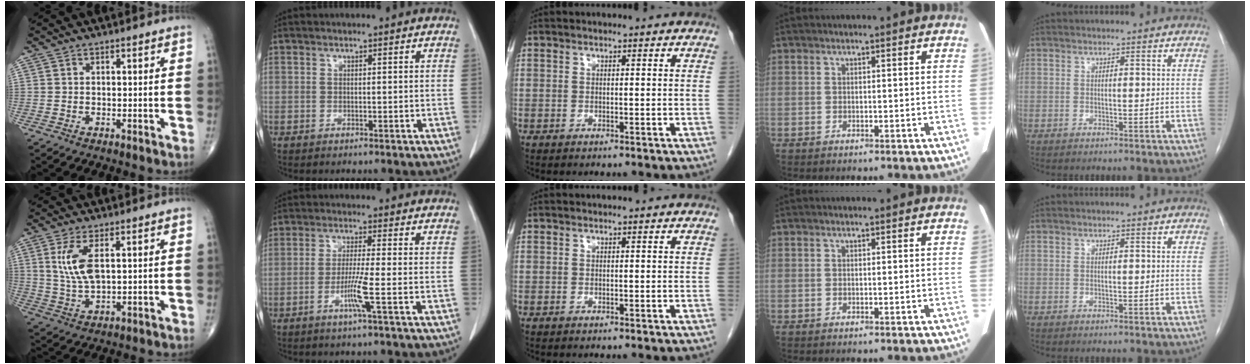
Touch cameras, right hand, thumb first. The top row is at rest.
{"thumb": {"total": 7.5, "force": [2.2, 3.0, 6.5], "torque": [-0.140, -0.010, 0.052]}, "index": {"total": 4.9, "force": [-1.8, -1.0, 4.4], "torque": [-0.086, -0.011, -0.039]}}